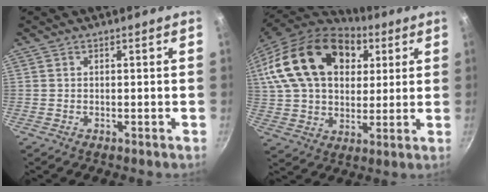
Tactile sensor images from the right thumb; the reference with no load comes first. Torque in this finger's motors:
{"motor_torque": [-0.81, 2.78, 0.90, -0.62, 0.24]}